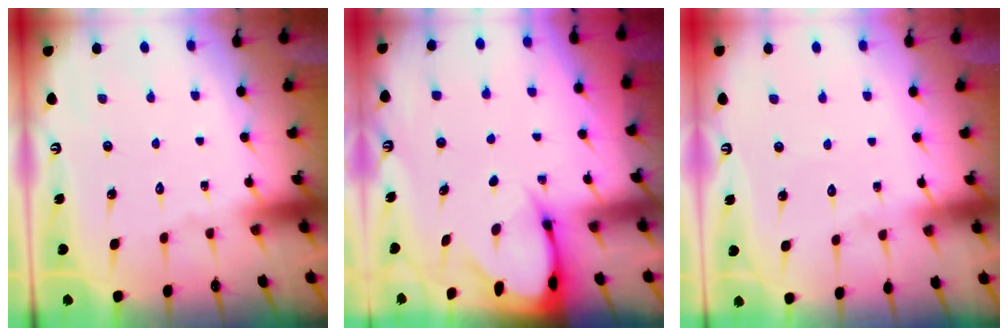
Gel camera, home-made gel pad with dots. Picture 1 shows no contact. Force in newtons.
{"total": 3.7, "press": 3.6, "slide": 0.5}
{"total": 2.3, "press": 2.3, "slide": 0.2}